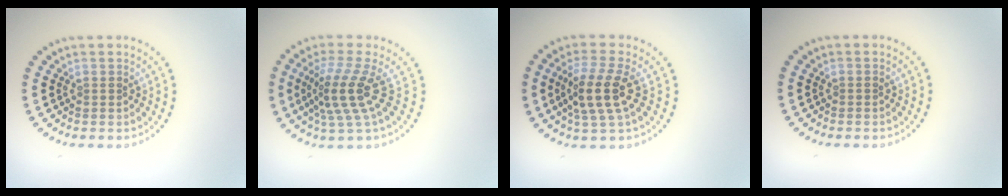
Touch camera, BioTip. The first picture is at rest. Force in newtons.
{"total": 4.0, "press": 2.8, "slide": 2.8}
{"total": 4.0, "press": 3.5, "slide": 1.9}
{"total": 0.0}